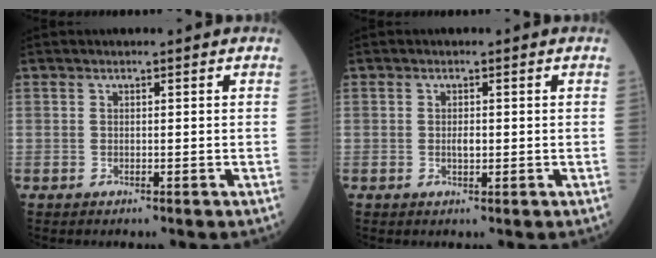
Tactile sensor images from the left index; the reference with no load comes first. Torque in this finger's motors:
{"motor_torque": [0.39, -0.04, 0.00, 0.00]}